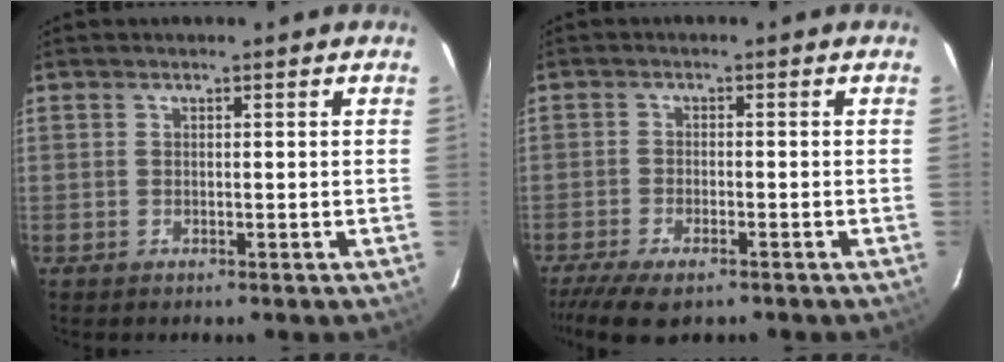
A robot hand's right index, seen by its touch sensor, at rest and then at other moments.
{"total": 9.2, "force": [-6.9, 3.0, 5.4], "torque": [-0.132, -0.030, -0.121]}